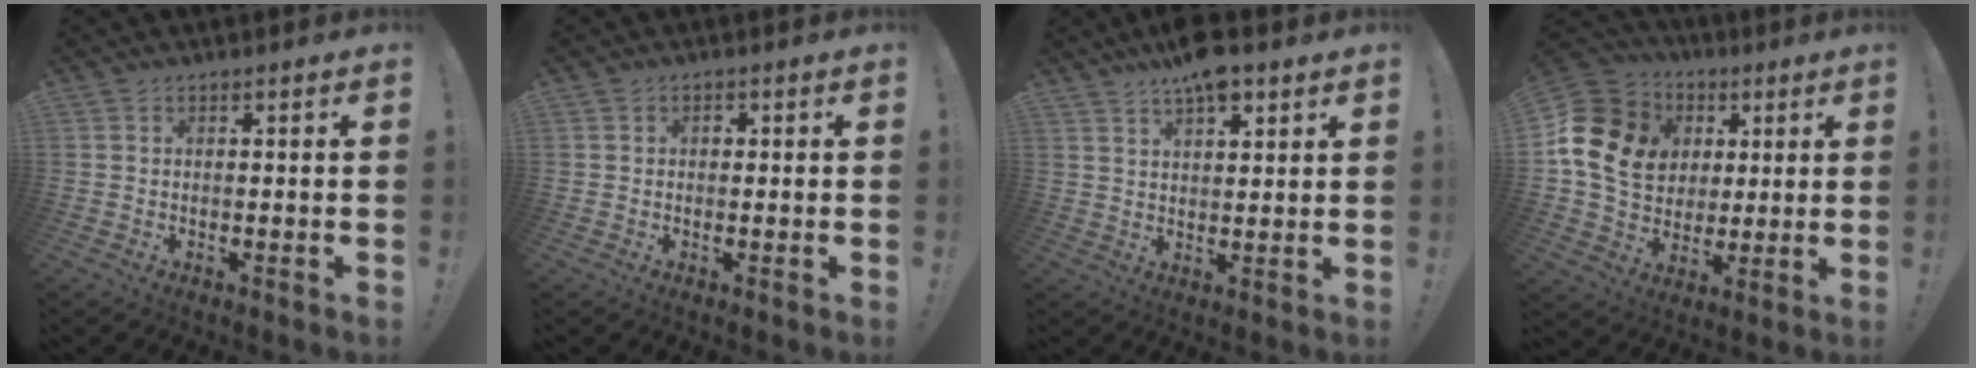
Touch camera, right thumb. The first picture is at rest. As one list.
[{"total": 1.1, "force": [-0.1, 1.0, 0.5], "torque": [-0.011, 0.004, -0.002]}, {"total": 8.3, "force": [5.7, 3.1, 5.2], "torque": [-0.072, -0.032, 0.099]}, {"total": 16.9, "force": [3.9, 14.1, 8.6], "torque": [-0.149, -0.001, 0.088]}]